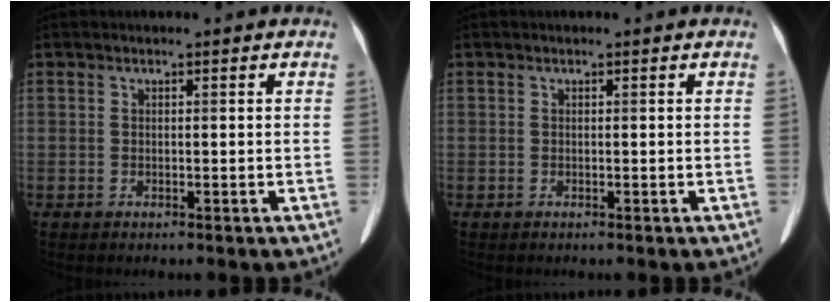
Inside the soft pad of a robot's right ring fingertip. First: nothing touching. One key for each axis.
{"total": 0.0}